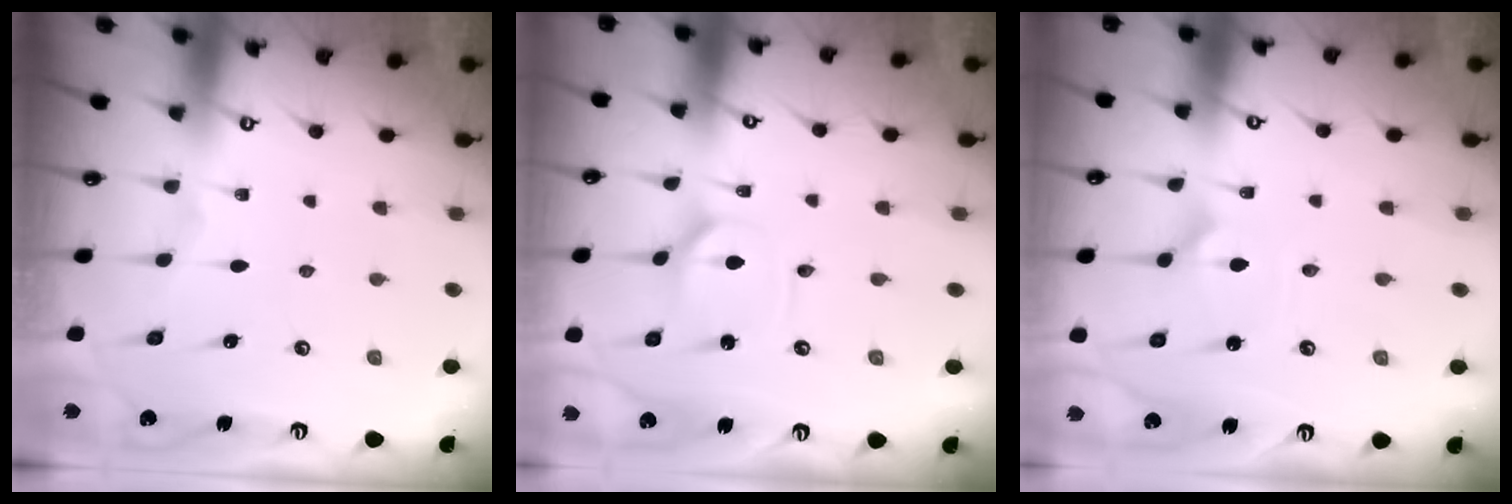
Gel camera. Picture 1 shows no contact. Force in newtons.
{"total": 2.4, "press": 2.3, "slide": 0.2}
{"total": 3.1, "press": 3.1, "slide": 0.1}